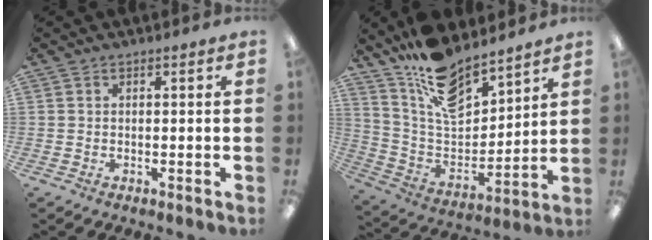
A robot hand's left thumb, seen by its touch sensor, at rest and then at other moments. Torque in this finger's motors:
{"motor_torque": [0.42, 0.32, 1.08, -1.69, 0.13]}